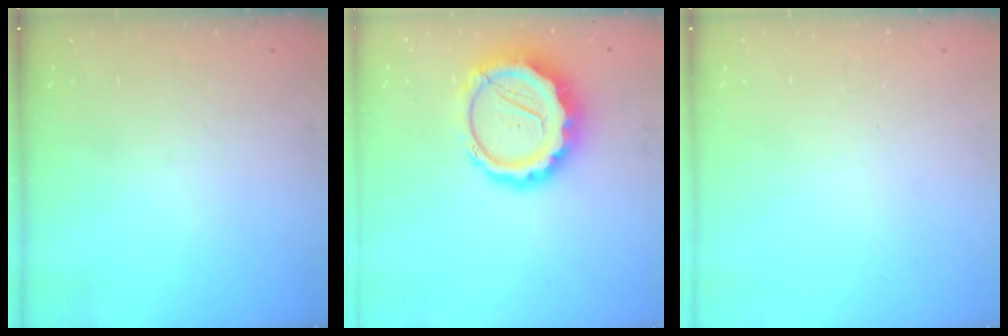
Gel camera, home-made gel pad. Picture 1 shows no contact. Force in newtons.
{"total": 13.4, "press": 13.0, "slide": 3.2}
{"total": 0.0}